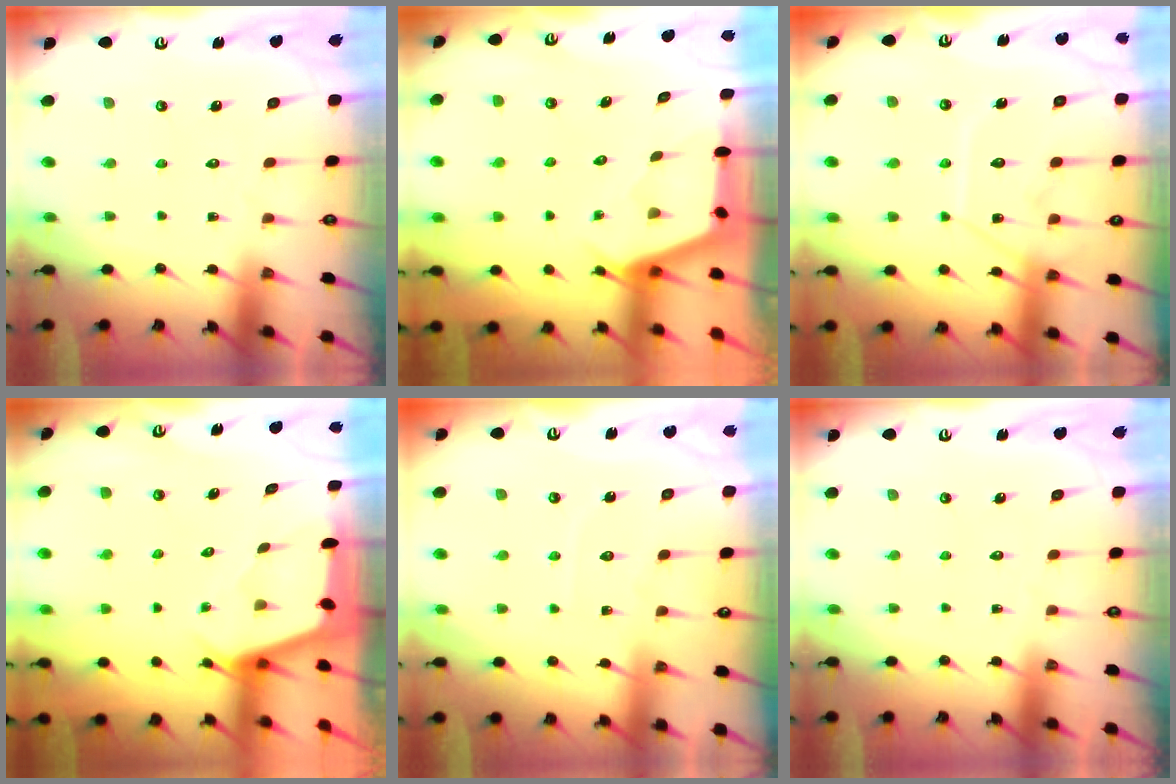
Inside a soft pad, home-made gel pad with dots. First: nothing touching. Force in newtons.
{"total": 2.6, "press": 2.6, "slide": 0.4}
{"total": 12.9, "press": 12.9, "slide": 1.2}
{"total": 2.4, "press": 2.4, "slide": 0.3}
{"total": 5.5, "press": 5.4, "slide": 0.5}
{"total": 0.0}